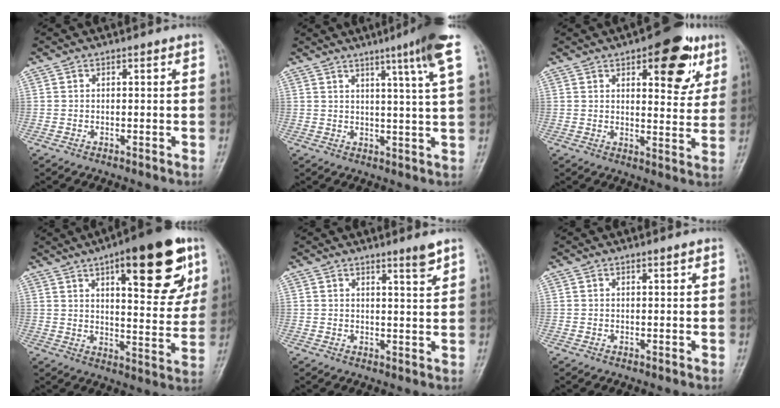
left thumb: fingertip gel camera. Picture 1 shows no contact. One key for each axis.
{"total": 9.7, "fx": 5.2, "fy": -0.6, "fz": 8.2, "tx": -0.117, "ty": -0.019, "tz": 0.068}
{"total": 13.6, "fx": 6.5, "fy": 5.9, "fz": 10.4, "tx": -0.088, "ty": -0.023, "tz": 0.079}
{"total": 21.6, "fx": 10.5, "fy": 7.7, "fz": 17.3, "tx": -0.197, "ty": -0.029, "tz": 0.144}
{"total": 3.1, "fx": 2.4, "fy": 0.0, "fz": 2.0, "tx": -0.027, "ty": -0.024, "tz": 0.037}
{"total": 0.6, "fx": 0.4, "fy": 0.2, "fz": 0.4, "tx": -0.006, "ty": -0.002, "tz": 0.007}